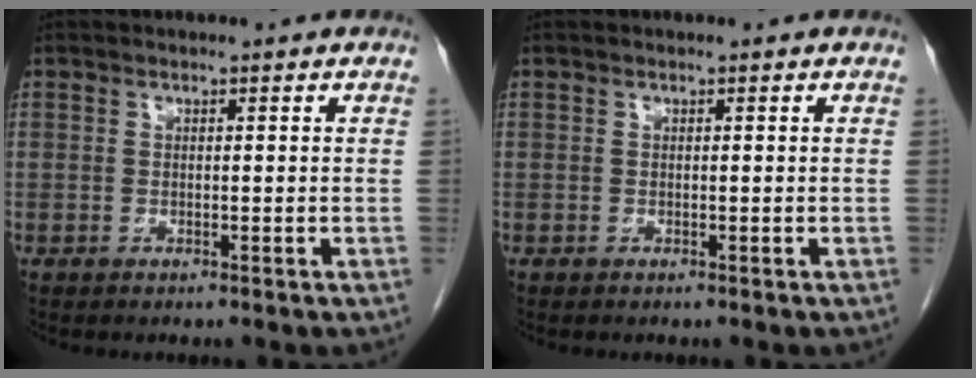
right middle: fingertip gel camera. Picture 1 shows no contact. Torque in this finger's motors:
{"motor_torque": [0.00, 0.00, 0.00, 0.00]}